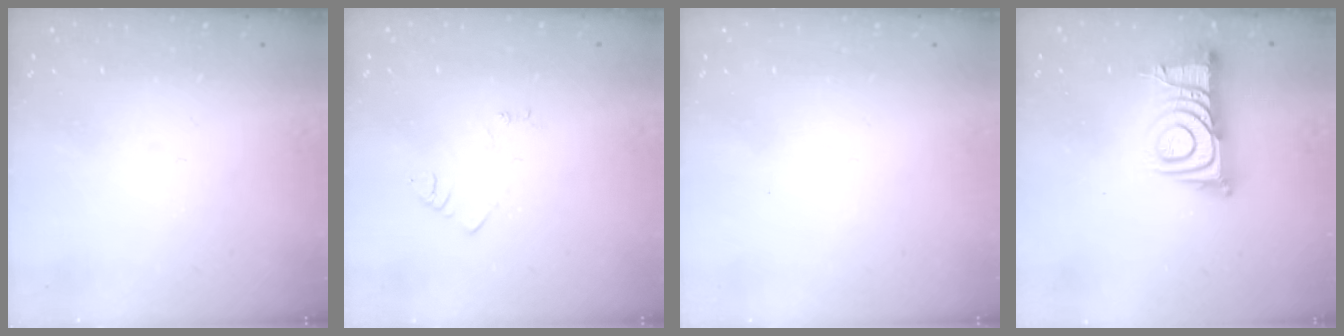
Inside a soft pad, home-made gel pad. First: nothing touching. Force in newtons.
{"total": 2.7, "press": 2.7, "slide": 0.4}
{"total": 1.7, "press": 1.6, "slide": 0.1}
{"total": 11.0, "press": 11.0, "slide": 0.6}